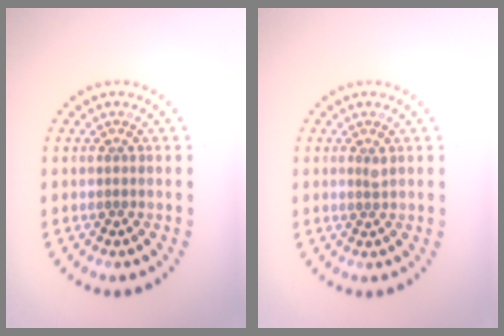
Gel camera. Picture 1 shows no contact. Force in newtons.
{"total": 0.8, "press": 0.6, "slide": 0.5}